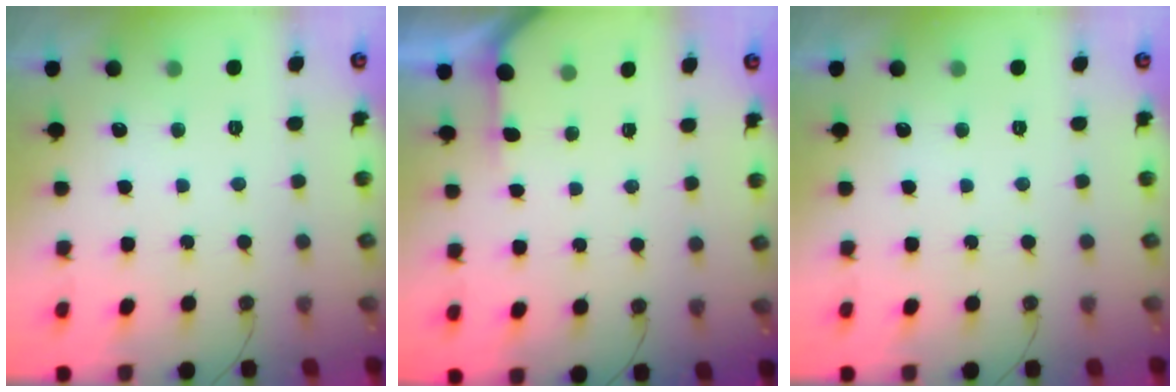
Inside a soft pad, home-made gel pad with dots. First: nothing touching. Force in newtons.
{"total": 2.5, "press": 2.5, "slide": 0.2}
{"total": 0.0}